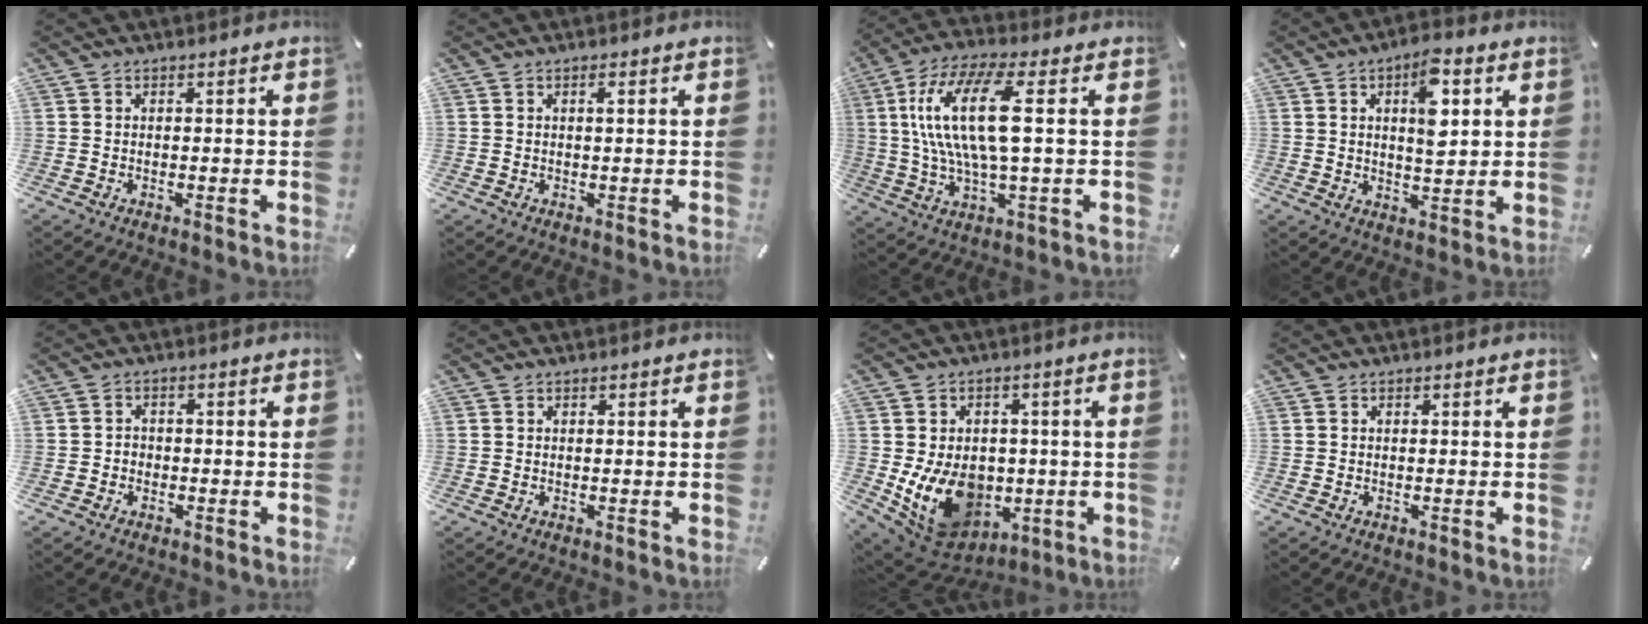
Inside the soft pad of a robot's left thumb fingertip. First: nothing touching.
{"total": 1.1, "force": [0.2, 0.1, 1.1], "torque": [-0.021, 0.001, 0.003]}
{"total": 16.8, "force": [2.8, 5.0, 15.8], "torque": [-0.344, -0.012, 0.034]}
{"total": 9.5, "force": [3.2, 4.2, 7.9], "torque": [-0.109, -0.011, 0.047]}
{"total": 2.3, "force": [-1.3, 1.8, 0.4], "torque": [-0.007, 0.012, -0.030]}
{"total": 0.0}
{"total": 14.6, "force": [-2.0, 12.0, 8.2], "torque": [-0.158, -0.007, -0.022]}
{"total": 0.0}